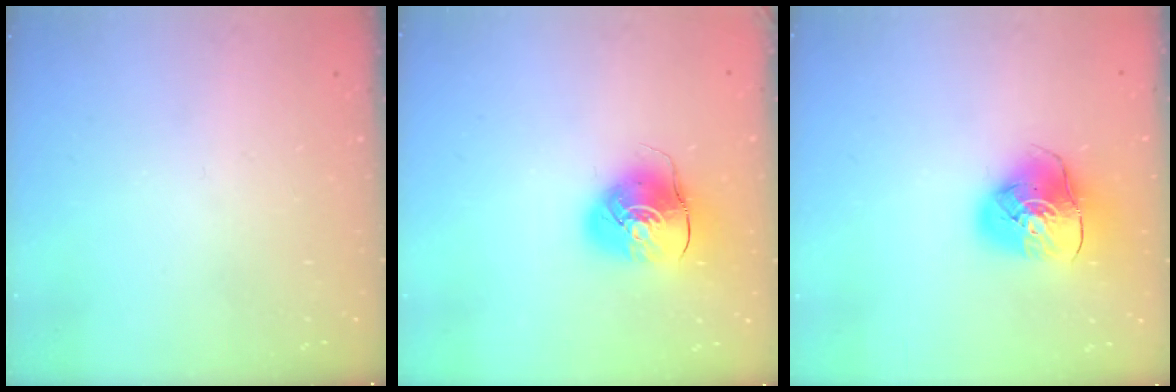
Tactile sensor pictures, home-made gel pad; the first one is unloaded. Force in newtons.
{"total": 9.7, "press": 9.6, "slide": 1.2}
{"total": 10.6, "press": 10.5, "slide": 1.2}